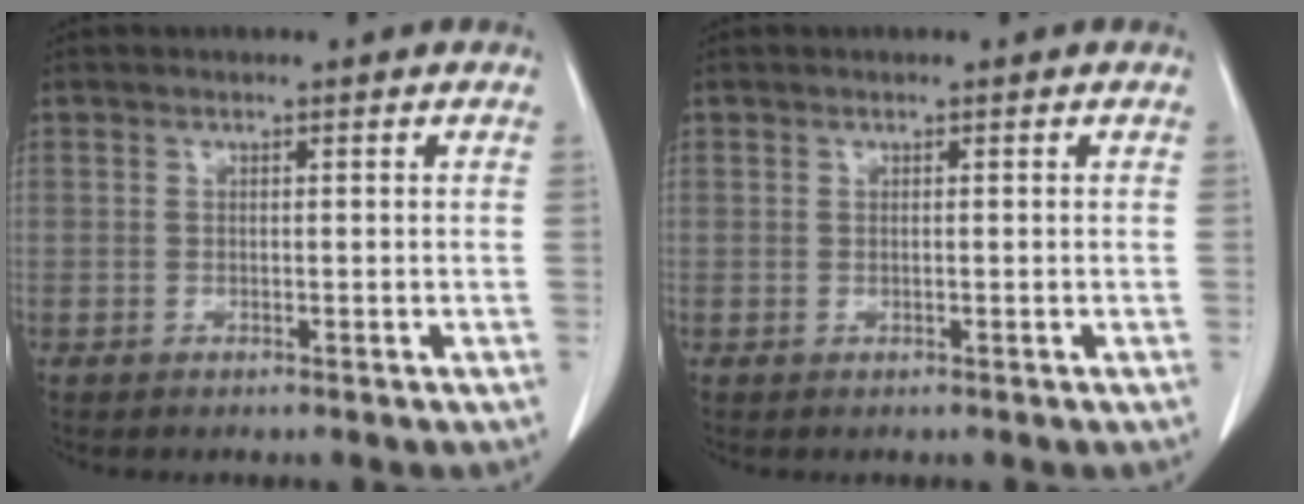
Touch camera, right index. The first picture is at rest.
{"total": 0.0}